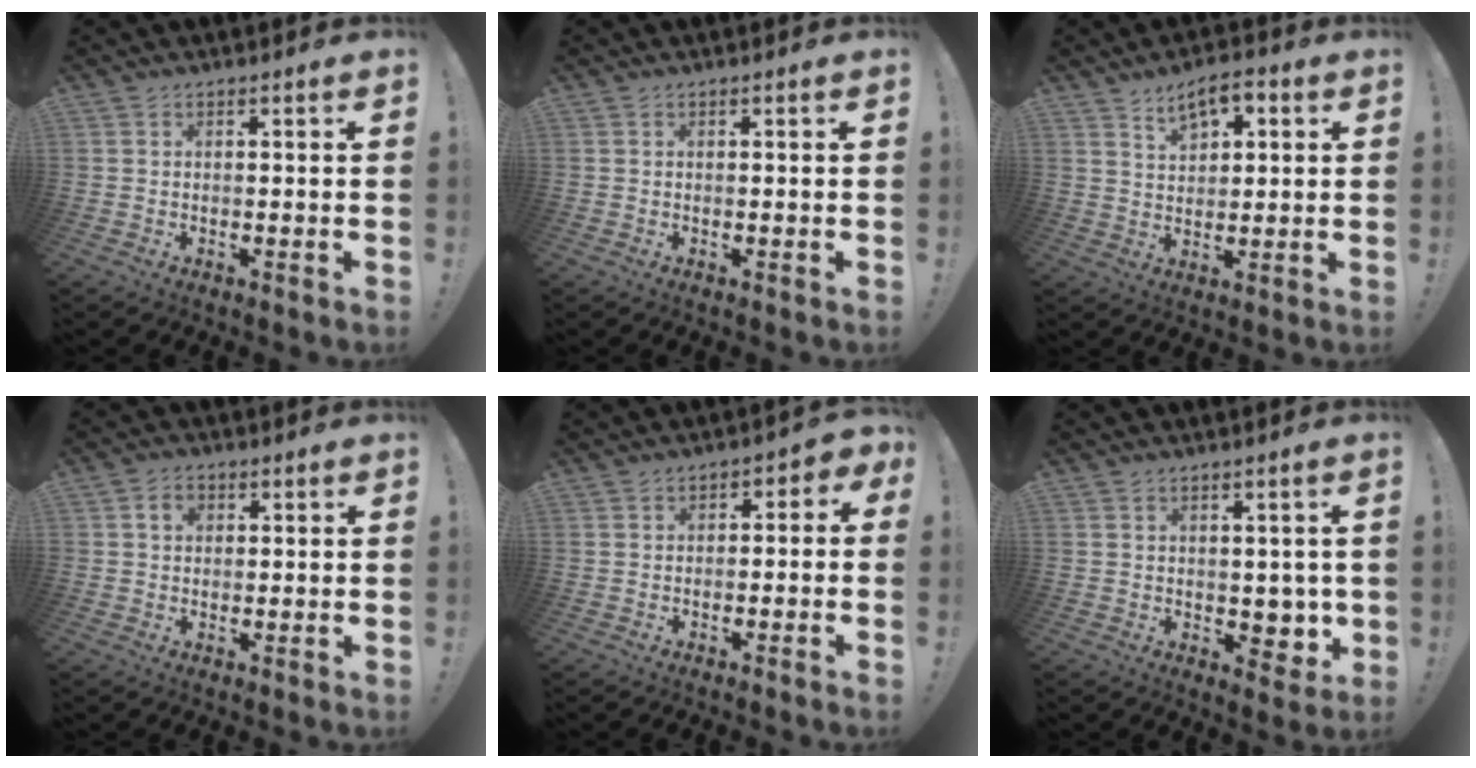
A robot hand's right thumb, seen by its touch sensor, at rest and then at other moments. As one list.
[{"total": 0.0}, {"total": 7.5, "force": [4.3, 4.1, 4.5], "torque": [-0.058, -0.017, 0.074]}, {"total": 4.4, "force": [1.3, 3.4, 2.5], "torque": [-0.036, 0.007, 0.022]}, {"total": 3.0, "force": [-1.9, 2.0, 1.0], "torque": [-0.006, 0.014, -0.038]}, {"total": 5.4, "force": [1.0, 4.6, 2.6], "torque": [-0.007, -0.014, 0.023]}]